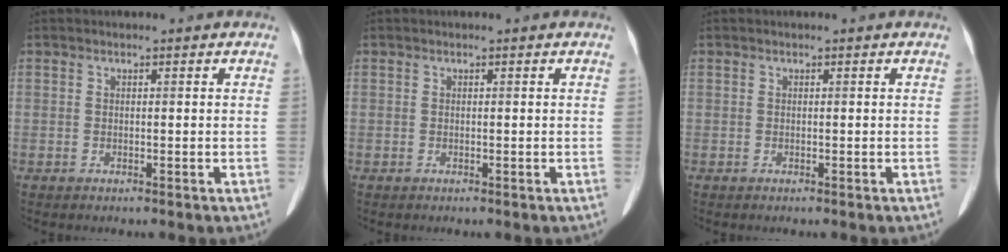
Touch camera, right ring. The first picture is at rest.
{"total": 0.0}
{"total": 0.0}